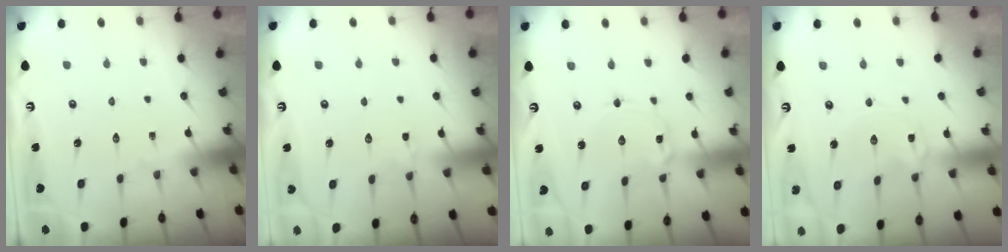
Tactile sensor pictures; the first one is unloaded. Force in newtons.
{"total": 2.6, "press": 2.4, "slide": 1.2}
{"total": 2.4, "press": 2.4, "slide": 0.1}
{"total": 0.0}